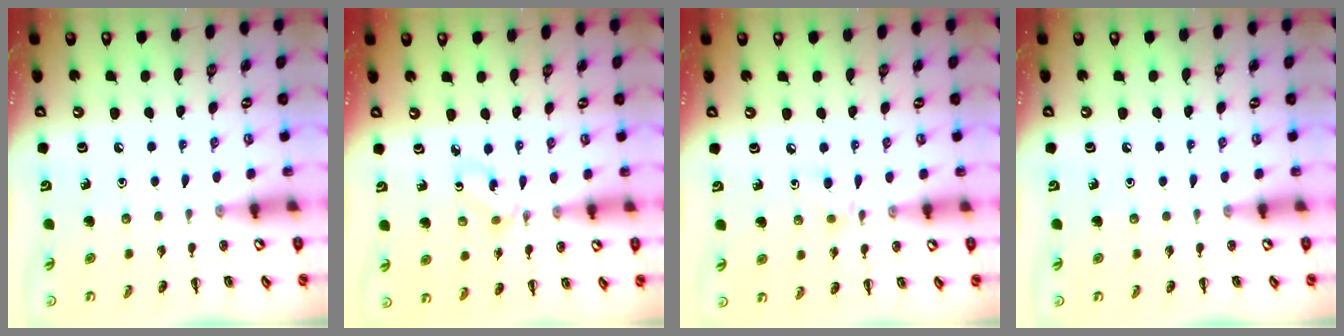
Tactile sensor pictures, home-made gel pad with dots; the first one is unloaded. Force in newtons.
{"total": 1.4, "press": 1.3, "slide": 0.6}
{"total": 5.3, "press": 4.9, "slide": 1.9}
{"total": 0.0}